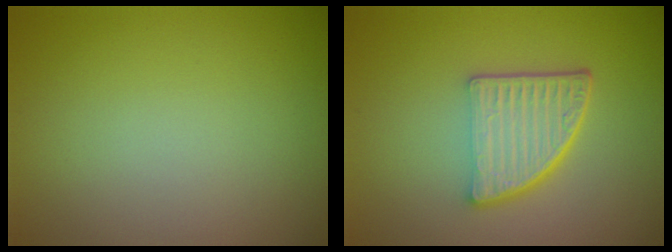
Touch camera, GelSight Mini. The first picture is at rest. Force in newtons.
{"total": 5.6, "press": 3.8, "slide": 4.1}